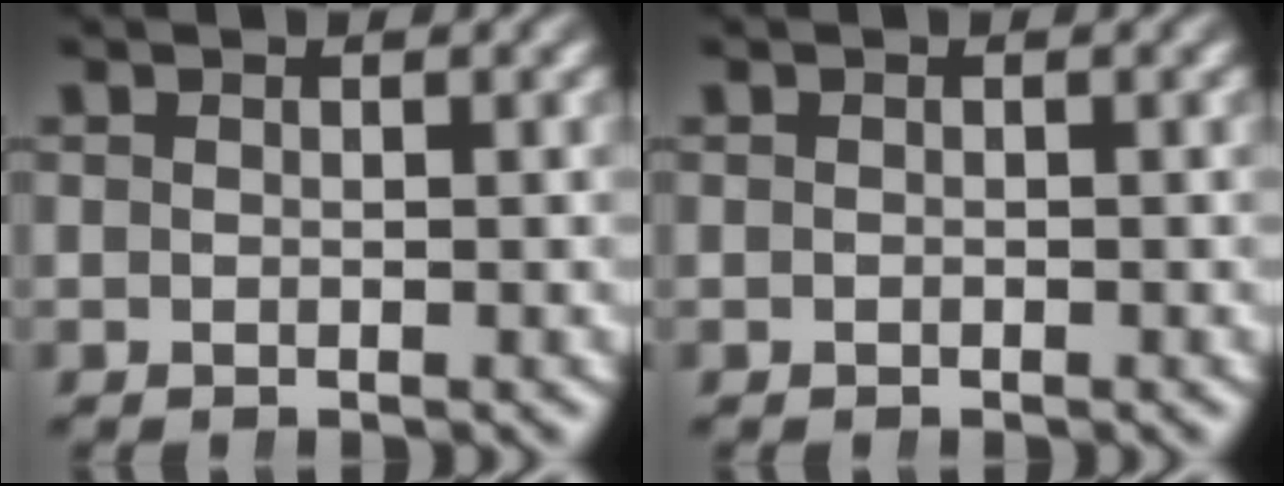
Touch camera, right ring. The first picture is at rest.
{"total": 0.0}